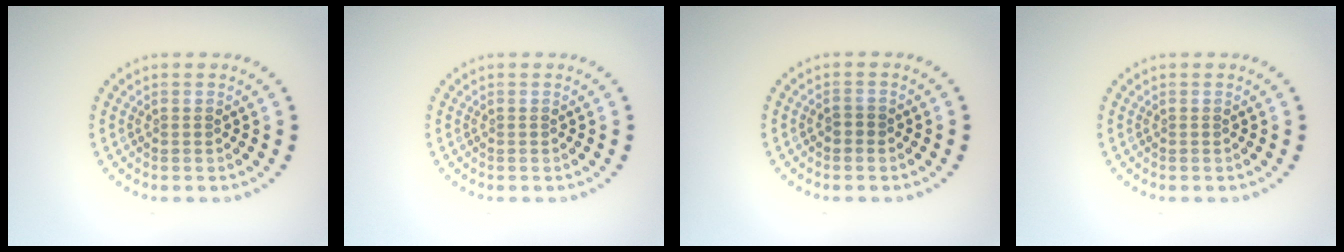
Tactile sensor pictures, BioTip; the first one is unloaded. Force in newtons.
{"total": 0.0}
{"total": 0.9, "press": 0.9, "slide": 0.1}
{"total": 0.0}